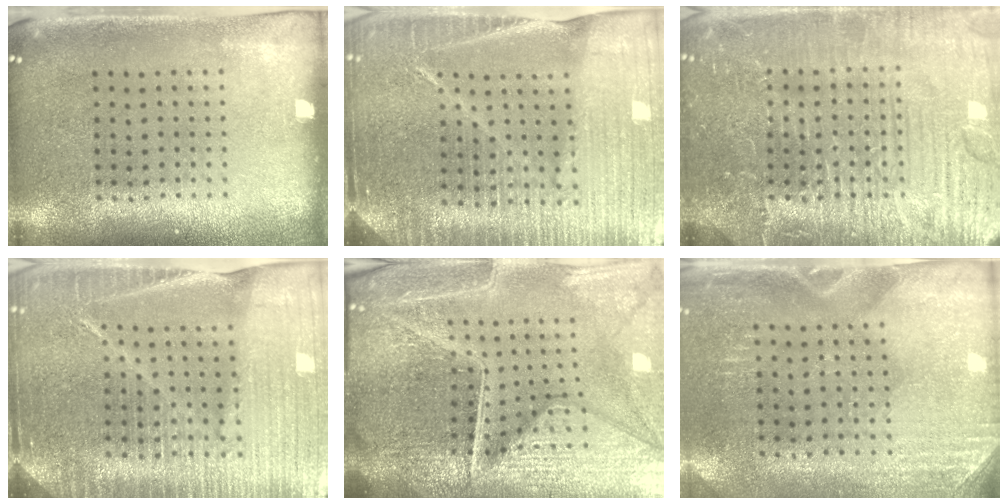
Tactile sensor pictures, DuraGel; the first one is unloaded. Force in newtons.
{"total": 5.3, "press": 4.7, "slide": 2.4}
{"total": 7.7, "press": 7.7, "slide": 1.0}
{"total": 5.3, "press": 4.7, "slide": 2.4}
{"total": 6.6, "press": 5.9, "slide": 3.0}
{"total": 2.8, "press": 2.5, "slide": 1.3}